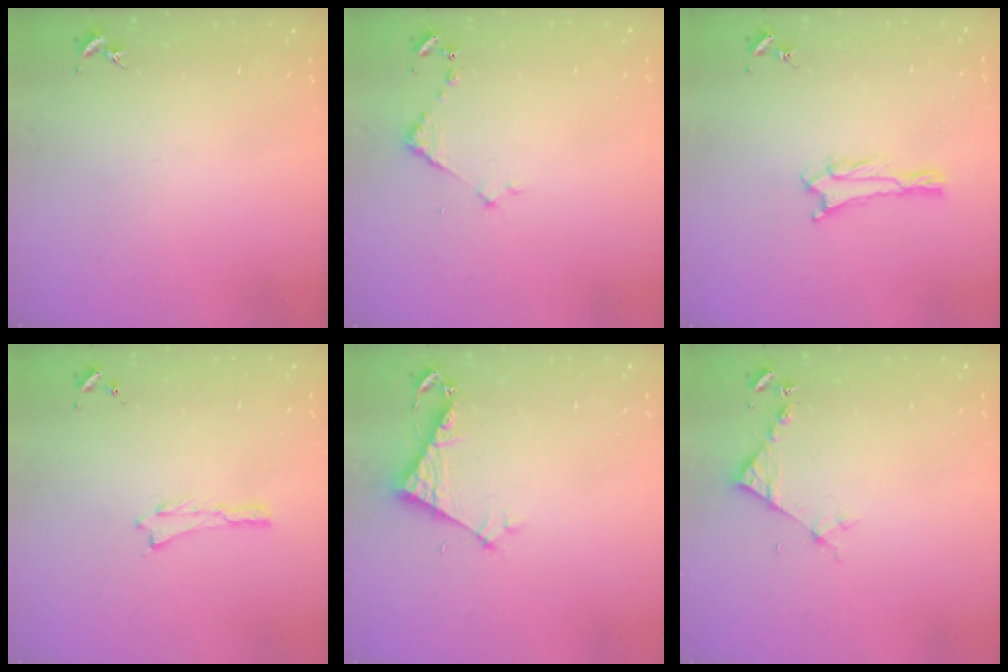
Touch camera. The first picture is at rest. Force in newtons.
{"total": 2.9, "press": 2.9, "slide": 0.3}
{"total": 0.7, "press": 0.7, "slide": 0.1}
{"total": 0.0}
{"total": 4.9, "press": 4.9, "slide": 0.2}
{"total": 4.1, "press": 4.1, "slide": 0.3}